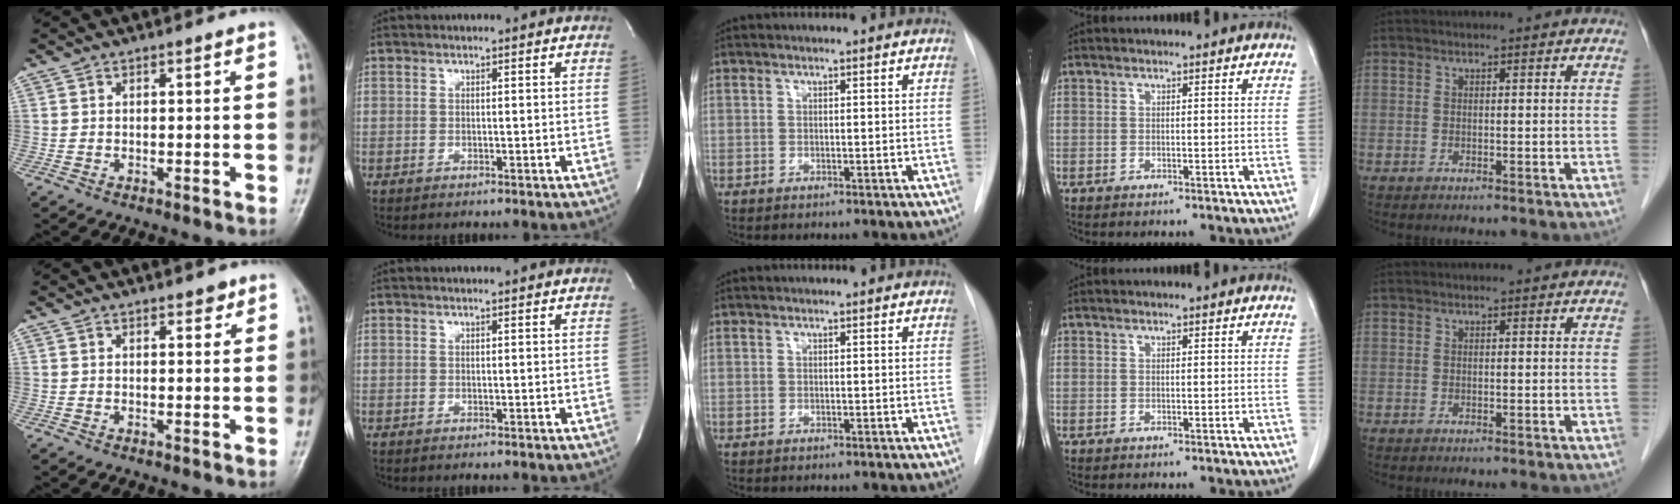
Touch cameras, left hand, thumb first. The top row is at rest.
{"thumb": {"total": 1.6, "force": [1.2, 0.9, 0.7], "torque": [0.004, -0.006, 0.013]}}